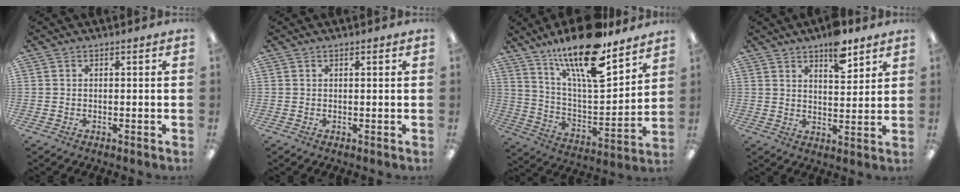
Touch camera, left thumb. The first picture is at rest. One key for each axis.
{"total": 0.6, "fx": 0.3, "fy": 0.1, "fz": 0.5, "tx": -0.010, "ty": 0.001, "tz": 0.006}
{"total": 20.8, "fx": 15.6, "fy": 5.7, "fz": 12.6, "tx": -0.223, "ty": -0.101, "tz": 0.262}
{"total": 8.6, "fx": 6.4, "fy": 3.3, "fz": 4.8, "tx": -0.054, "ty": -0.039, "tz": 0.105}